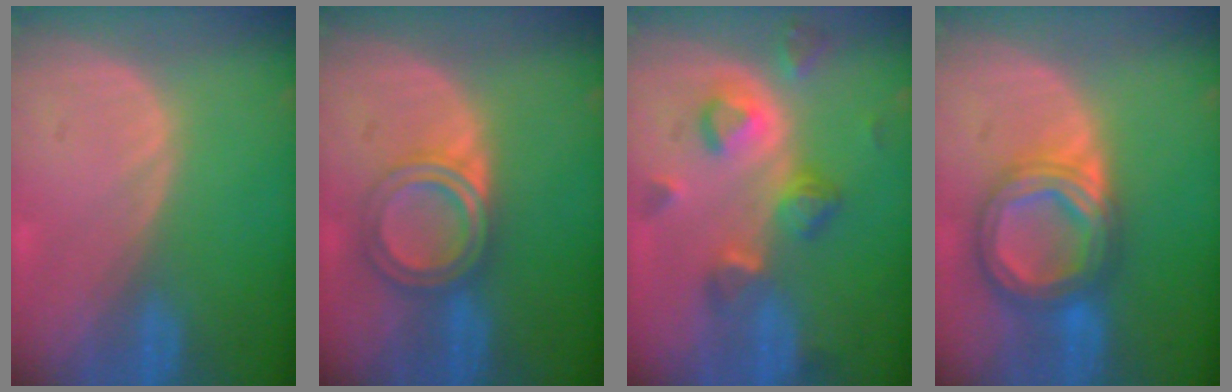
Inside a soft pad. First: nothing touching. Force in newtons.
{"total": 5.3, "press": 5.3, "slide": 0.2}
{"total": 7.8, "press": 7.1, "slide": 3.2}
{"total": 8.4, "press": 8.4, "slide": 0.7}